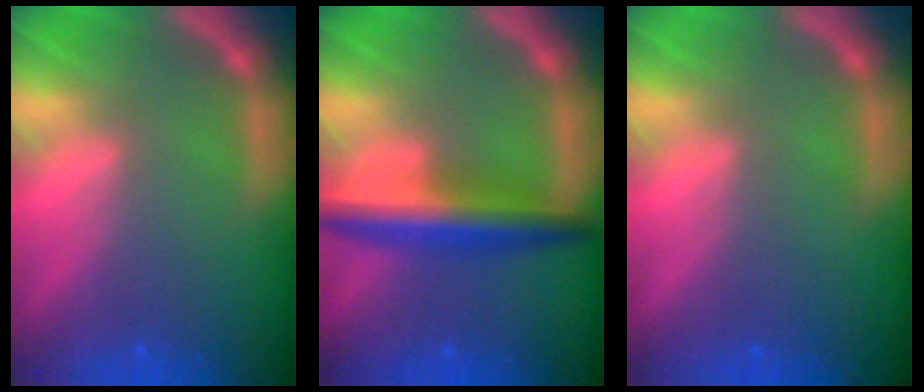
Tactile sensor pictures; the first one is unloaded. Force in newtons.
{"total": 5.5}
{"total": 0.0}